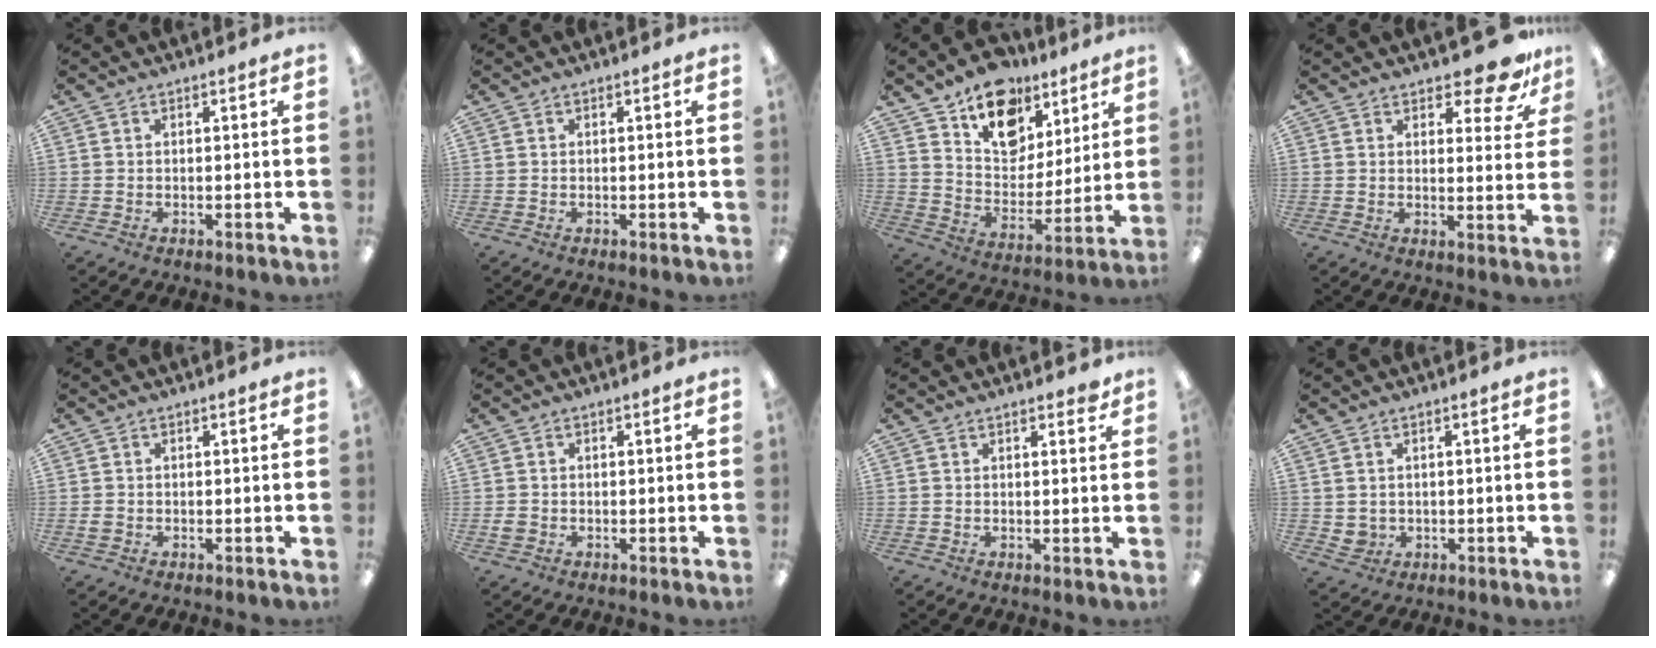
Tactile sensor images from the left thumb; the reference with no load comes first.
{"total": 0.0}
{"total": 16.3, "force": [10.5, 10.6, 6.7], "torque": [-0.101, -0.059, 0.193]}
{"total": 9.0, "force": [7.2, 2.7, 4.8], "torque": [-0.048, -0.052, 0.121]}
{"total": 1.0, "force": [-0.1, 0.9, 0.5], "torque": [-0.009, 0.004, -0.003]}
{"total": 1.4, "force": [-0.2, 1.3, 0.6], "torque": [-0.010, 0.004, -0.005]}
{"total": 1.5, "force": [1.3, 0.5, 0.6], "torque": [0.003, -0.007, 0.021]}
{"total": 2.3, "force": [0.9, 2.1, 0.6], "torque": [-0.014, 0.002, 0.017]}